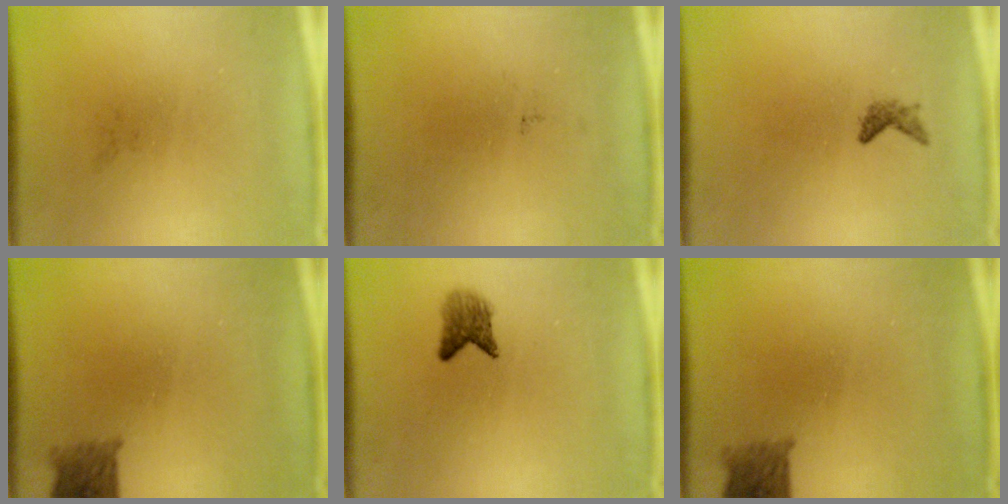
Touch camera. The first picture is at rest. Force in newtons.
{"total": 0.0}
{"total": 1.1}
{"total": 2.8}
{"total": 2.8}
{"total": 2.8}